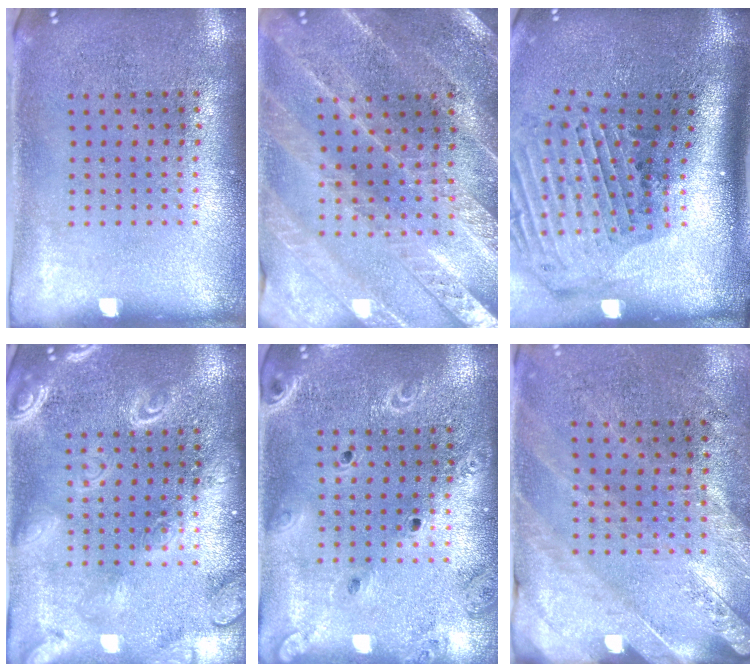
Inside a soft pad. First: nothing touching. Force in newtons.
{"total": 2.4, "press": 2.4, "slide": 0.2}
{"total": 3.0, "press": 2.1, "slide": 2.0}
{"total": 3.0, "press": 3.0, "slide": 0.3}
{"total": 2.0, "press": 1.9, "slide": 0.7}
{"total": 2.5, "press": 2.3, "slide": 1.0}